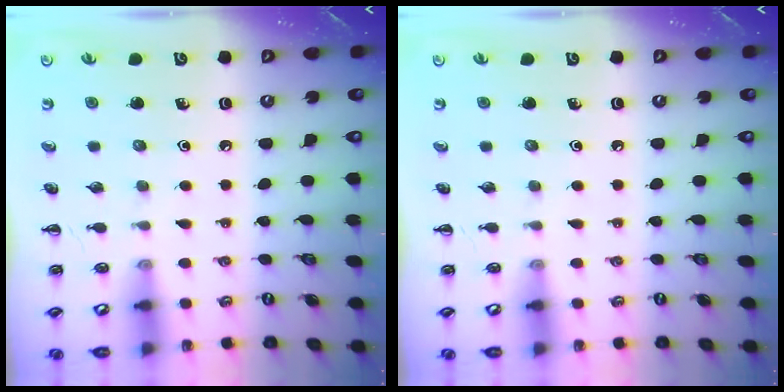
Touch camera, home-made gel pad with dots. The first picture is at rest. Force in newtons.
{"total": 0.0}